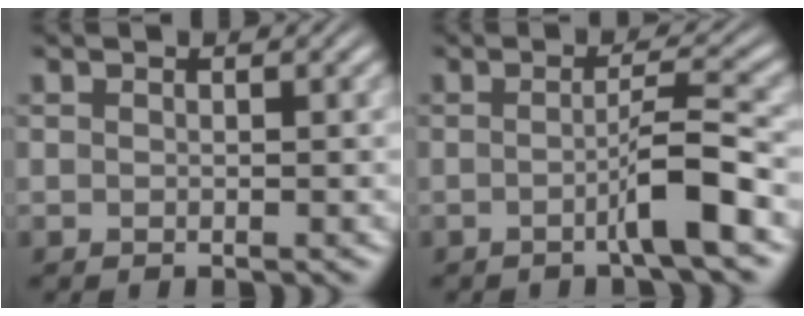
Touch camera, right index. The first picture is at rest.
{"total": 3.5, "force": [-1.7, -0.3, 3.1], "torque": [-0.039, 0.005, -0.034]}